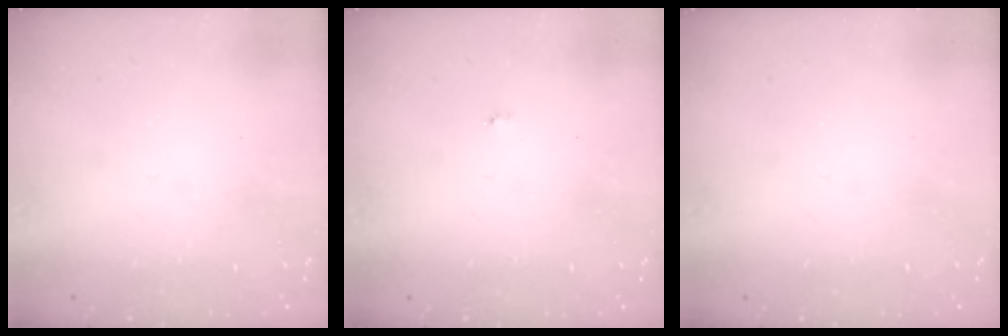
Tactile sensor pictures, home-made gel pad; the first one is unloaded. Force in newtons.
{"total": 3.4, "press": 3.4, "slide": 0.4}
{"total": 0.0}